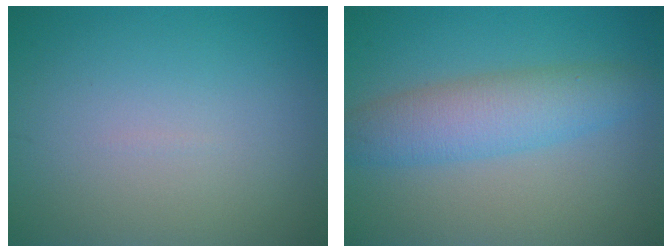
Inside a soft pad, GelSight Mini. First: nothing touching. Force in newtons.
{"total": 4.8, "press": 4.8, "slide": 0.1}